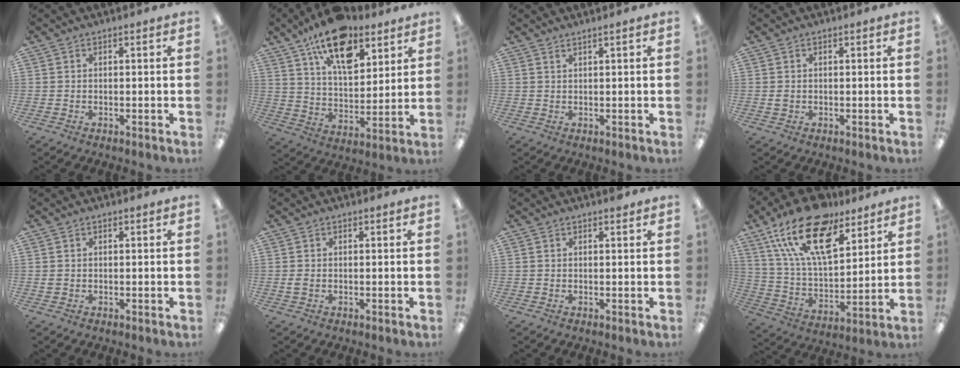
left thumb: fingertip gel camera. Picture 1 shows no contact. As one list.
[{"total": 16.9, "force": [11.2, 8.2, 9.6], "torque": [-0.149, -0.054, 0.194]}, {"total": 1.1, "force": [1.0, -0.1, 0.5], "torque": [-0.010, -0.002, 0.018]}, {"total": 0.9, "force": [0.0, 0.8, 0.3], "torque": [-0.007, 0.004, -0.002]}, {"total": 0.6, "force": [0.0, 0.6, 0.0], "torque": [-0.002, 0.004, -0.001]}, {"total": 1.2, "force": [-0.2, 0.8, 0.8], "torque": [-0.016, 0.003, -0.005]}, {"total": 0.6, "force": [0.6, 0.1, 0.2], "torque": [0.002, -0.003, 0.009]}, {"total": 21.2, "force": [13.9, 9.7, 12.8], "torque": [-0.243, -0.070, 0.247]}]